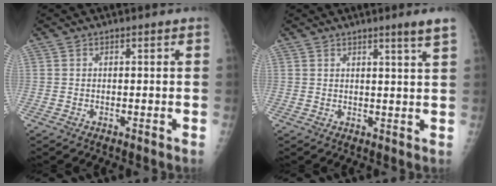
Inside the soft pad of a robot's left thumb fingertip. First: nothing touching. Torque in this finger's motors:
{"motor_torque": [1.61, 0.86, 1.00, -0.85, 0.07]}